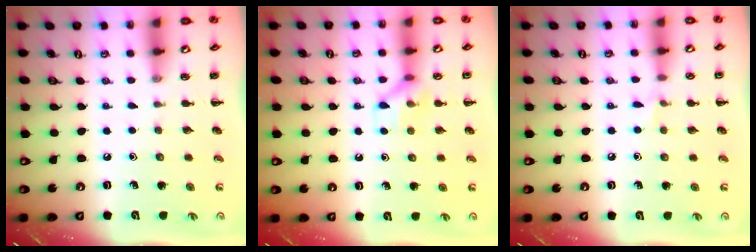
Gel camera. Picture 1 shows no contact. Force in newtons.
{"total": 8.7, "press": 8.7, "slide": 0.6}
{"total": 3.9, "press": 3.7, "slide": 1.2}